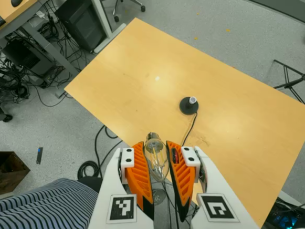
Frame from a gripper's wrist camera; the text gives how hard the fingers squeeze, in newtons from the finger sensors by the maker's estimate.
{"total": 23.0, "left": 26.4, "right": 19.7}